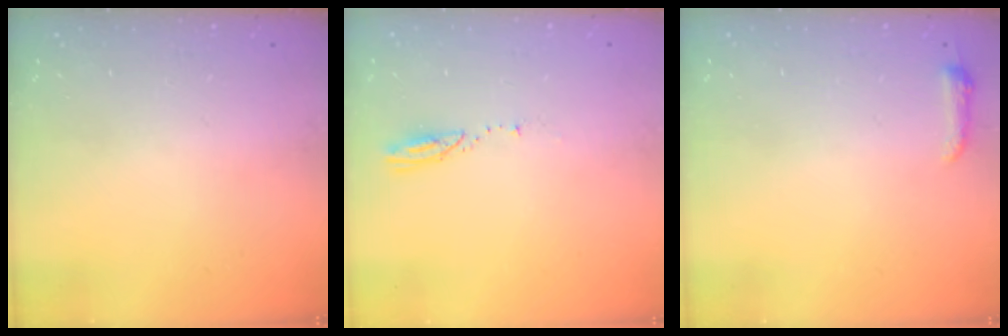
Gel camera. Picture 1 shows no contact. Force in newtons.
{"total": 3.0, "press": 3.0, "slide": 0.2}
{"total": 3.7, "press": 3.7, "slide": 0.7}